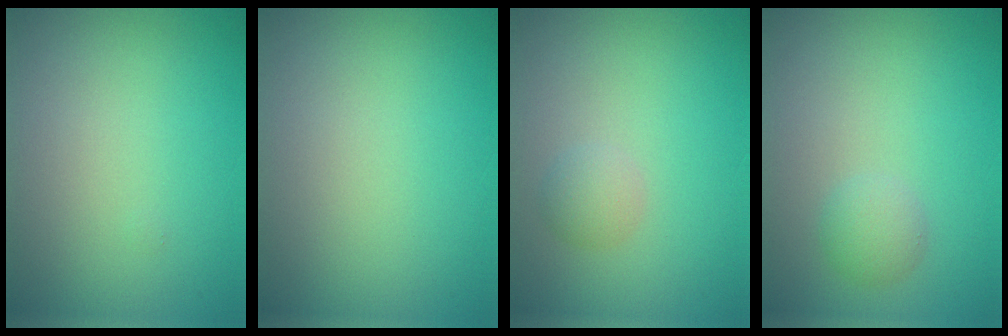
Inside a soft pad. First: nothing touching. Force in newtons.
{"total": 0.0}
{"total": 1.4, "press": 1.4, "slide": 0.1}
{"total": 1.6, "press": 1.6, "slide": 0.1}